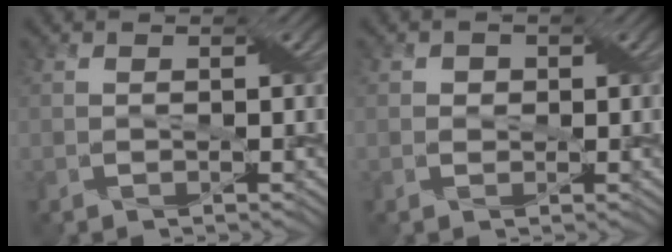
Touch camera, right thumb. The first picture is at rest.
{"total": 1.1, "force": [0.2, 1.1, 0.1], "torque": [0.005, 0.009, -0.010]}